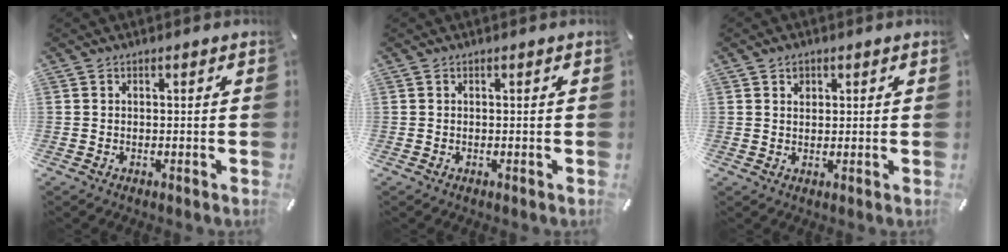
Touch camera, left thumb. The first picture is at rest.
{"total": 0.0}
{"total": 1.7, "force": [0.8, 1.4, 0.5], "torque": [-0.004, 0.001, 0.013]}